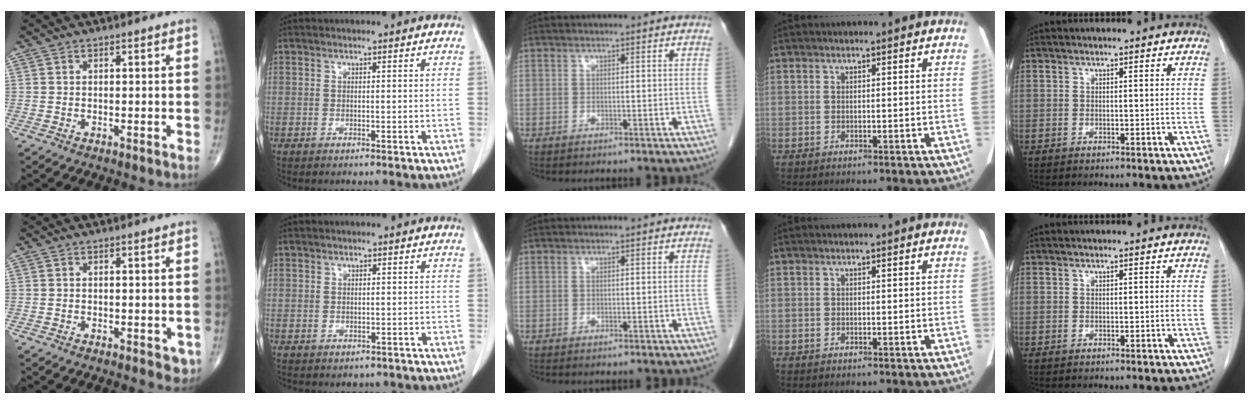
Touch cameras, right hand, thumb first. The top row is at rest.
{"thumb": {"total": 2.5, "force": [-0.7, 1.4, 1.9], "torque": [-0.006, -0.001, -0.009]}, "index": {"total": 1.7, "force": [-0.8, 1.5, 0.2], "torque": [-0.002, 0.004, -0.007]}}